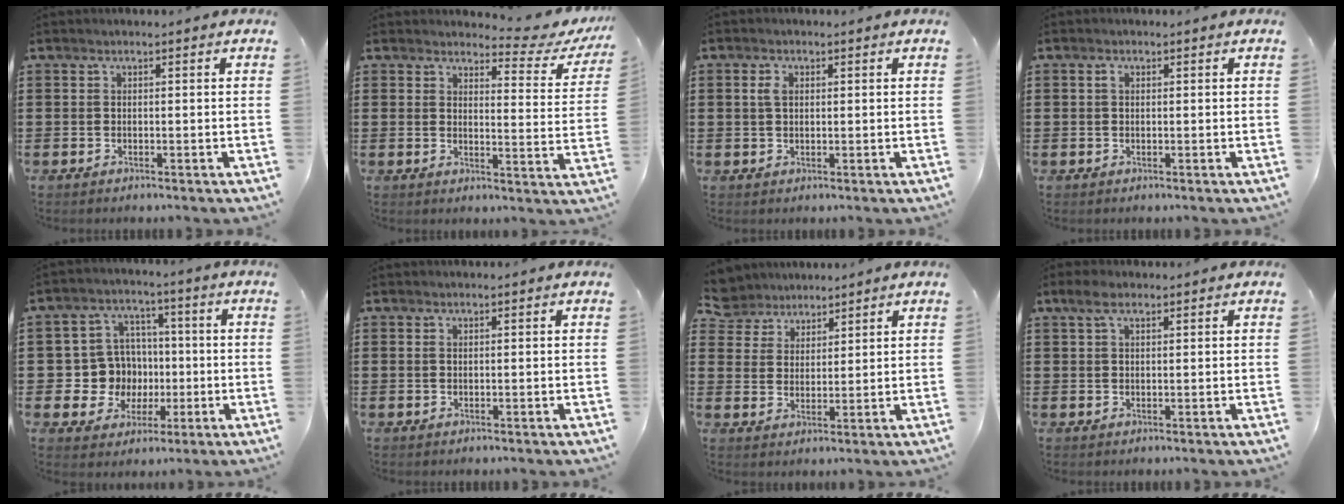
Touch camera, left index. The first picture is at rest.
{"total": 4.2, "force": [3.7, 0.7, 1.9], "torque": [-0.039, -0.023, 0.058]}
{"total": 2.2, "force": [0.7, 1.3, 1.6], "torque": [-0.035, 0.007, 0.012]}
{"total": 1.0, "force": [0.3, 0.6, 0.7], "torque": [-0.016, 0.005, 0.006]}
{"total": 8.9, "force": [0.3, 8.6, 2.1], "torque": [-0.077, 0.009, 0.019]}
{"total": 0.5, "force": [0.3, 0.2, 0.4], "torque": [-0.009, 0.001, 0.006]}
{"total": 5.2, "force": [4.6, 2.4, 0.0], "torque": [-0.028, -0.010, 0.084]}
{"total": 2.9, "force": [1.5, 1.3, 2.1], "torque": [-0.046, 0.005, 0.026]}